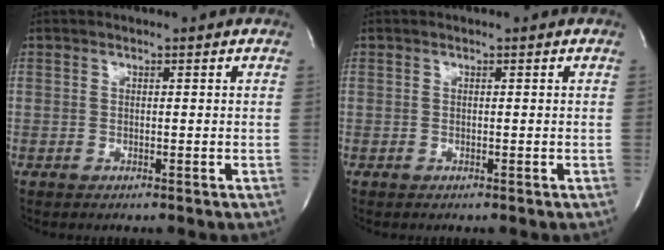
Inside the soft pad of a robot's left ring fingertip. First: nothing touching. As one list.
[{"total": 0.0}]